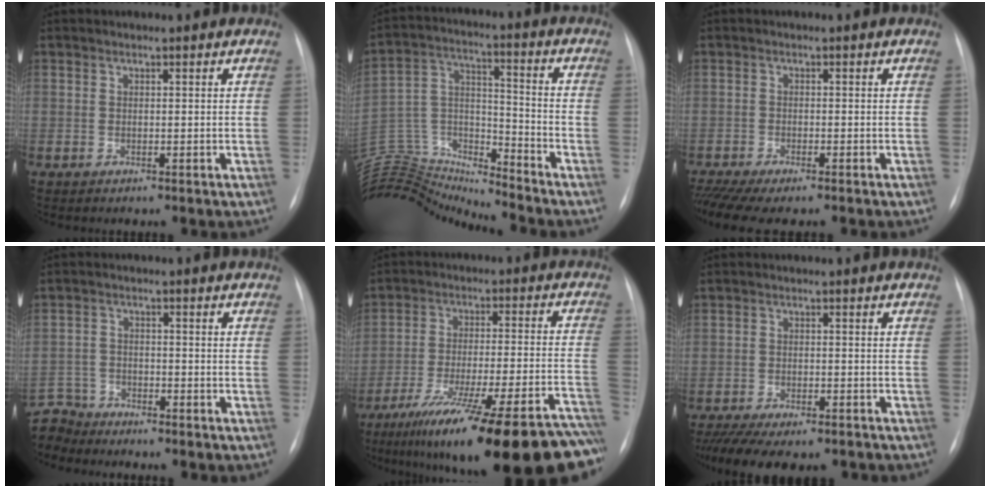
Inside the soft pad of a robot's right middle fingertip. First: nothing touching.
{"total": 17.2, "force": [-17.0, 0.6, 1.9], "torque": [-0.040, 0.053, -0.305]}
{"total": 7.8, "force": [-6.5, 1.1, 4.3], "torque": [-0.071, -0.012, -0.099]}
{"total": 6.4, "force": [-6.0, 2.0, -0.6], "torque": [0.012, 0.005, -0.120]}
{"total": 29.4, "force": [-23.0, 2.2, 18.3], "torque": [-0.203, -0.023, -0.329]}
{"total": 13.7, "force": [-11.0, 4.6, 6.8], "torque": [-0.144, -0.014, -0.151]}